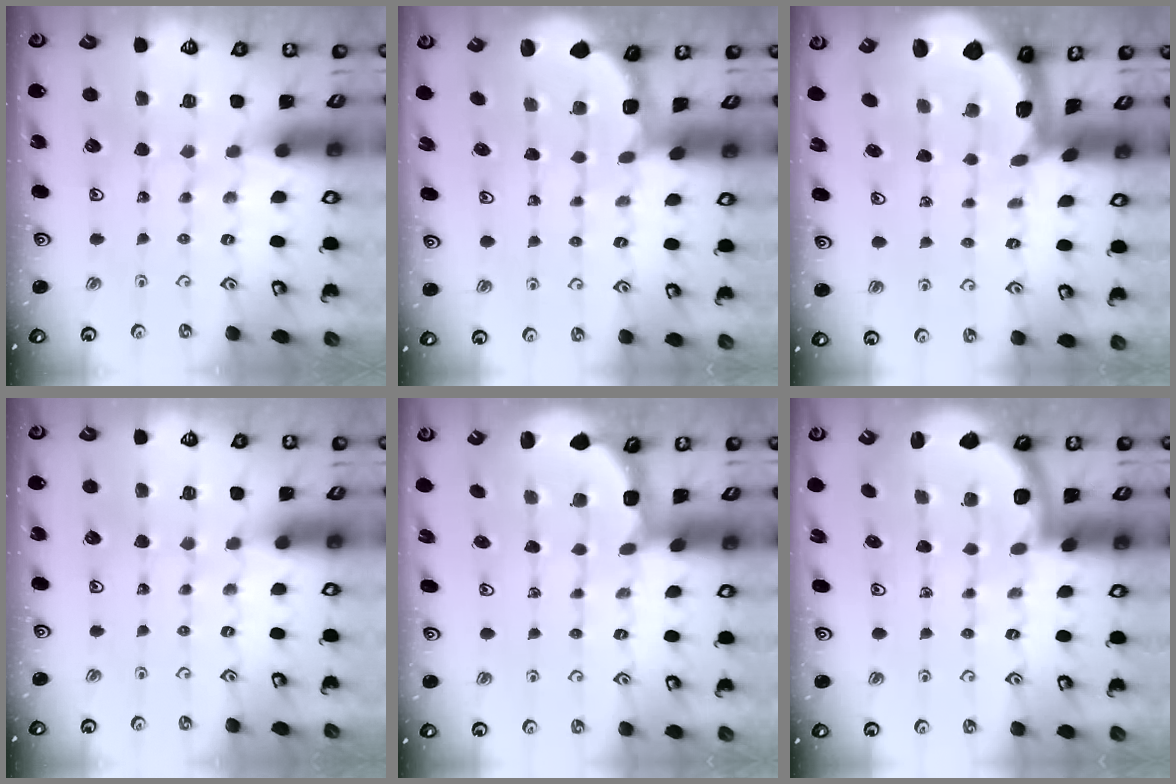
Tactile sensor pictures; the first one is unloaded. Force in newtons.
{"total": 1.8, "press": 1.7, "slide": 0.7}
{"total": 1.5, "press": 1.5, "slide": 0.4}
{"total": 0.0}
{"total": 2.7, "press": 2.4, "slide": 1.4}
{"total": 2.6, "press": 2.5, "slide": 0.6}